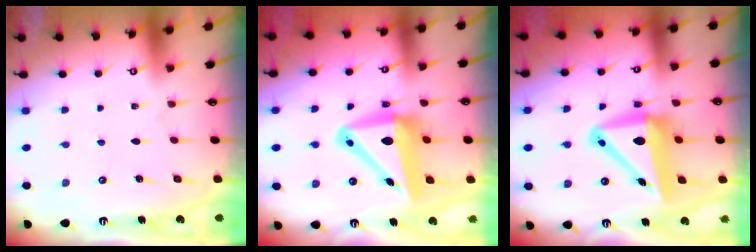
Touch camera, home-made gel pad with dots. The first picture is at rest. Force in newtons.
{"total": 12.7, "press": 12.4, "slide": 2.8}
{"total": 12.7, "press": 12.4, "slide": 2.8}